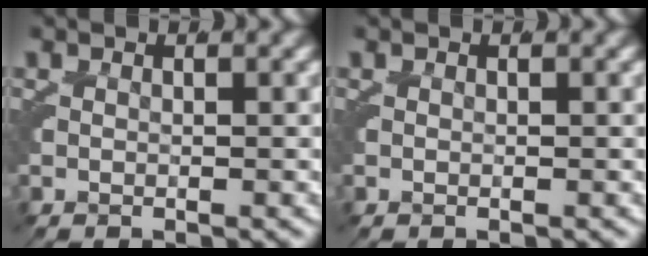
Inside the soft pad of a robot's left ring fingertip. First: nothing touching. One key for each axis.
{"total": 0.0}